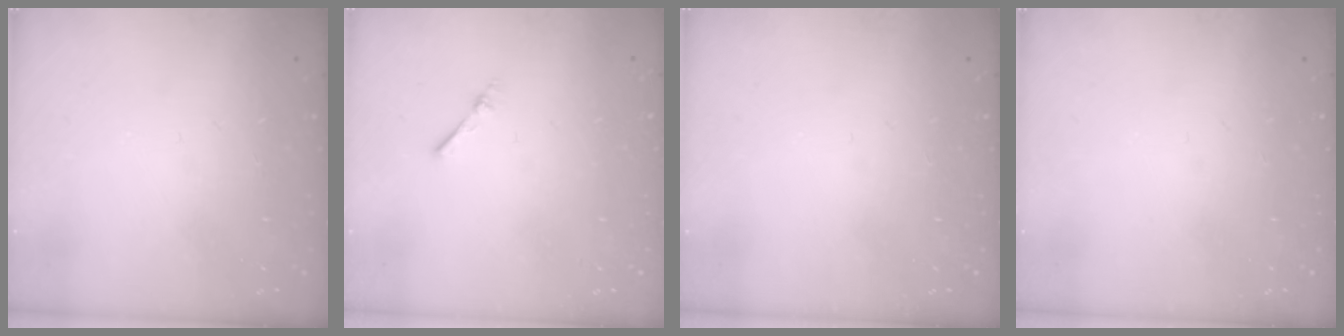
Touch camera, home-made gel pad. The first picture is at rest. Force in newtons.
{"total": 1.7, "press": 1.7, "slide": 0.3}
{"total": 0.0}
{"total": 0.0}